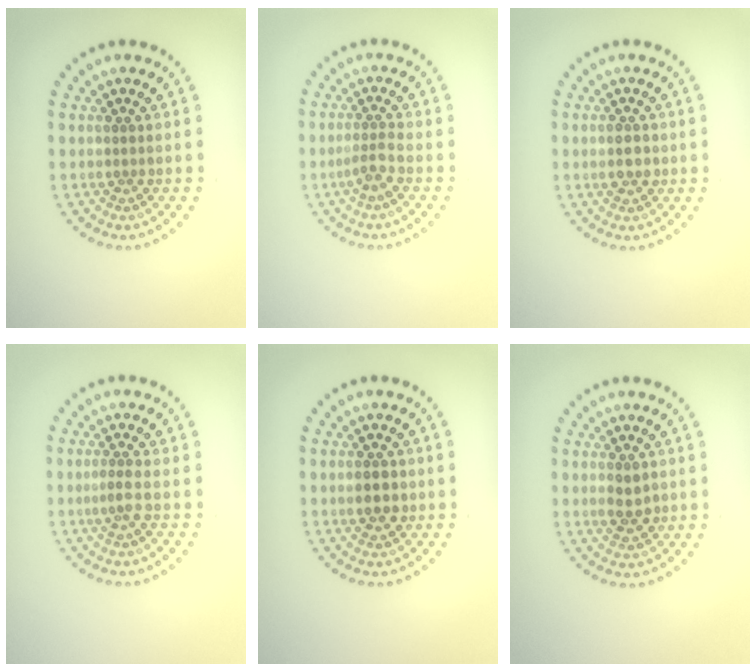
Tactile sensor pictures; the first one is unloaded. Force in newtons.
{"total": 1.8, "press": 1.3, "slide": 1.2}
{"total": 2.5, "press": 2.5, "slide": 0.1}
{"total": 1.3, "press": 0.9, "slide": 0.8}
{"total": 2.4, "press": 2.4, "slide": 0.1}
{"total": 2.1, "press": 2.1, "slide": 0.2}